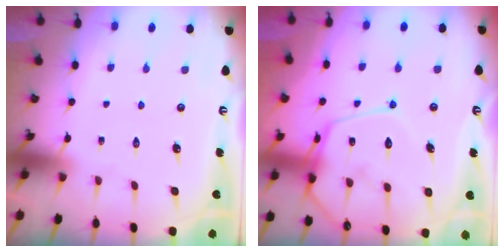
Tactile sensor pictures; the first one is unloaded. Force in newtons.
{"total": 14.6, "press": 14.6, "slide": 1.3}